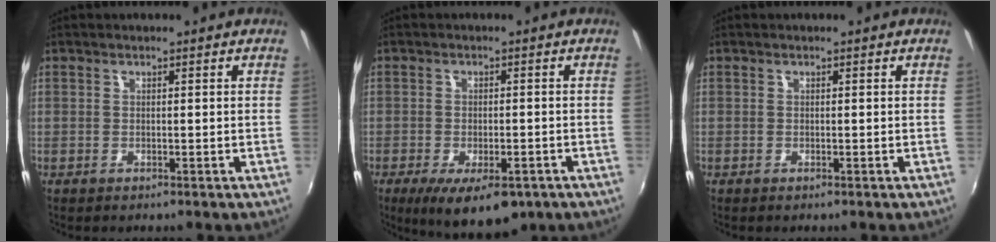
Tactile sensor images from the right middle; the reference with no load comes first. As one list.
[{"total": 10.7, "force": [-6.5, 4.2, 7.4], "torque": [-0.138, -0.031, -0.090]}, {"total": 0.0}]